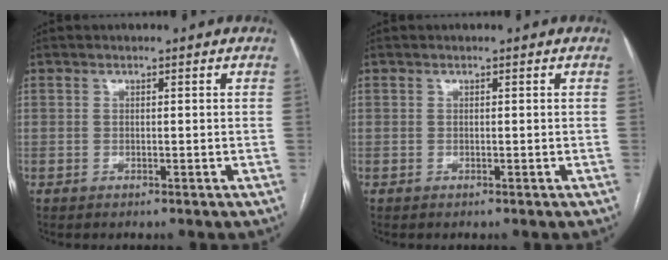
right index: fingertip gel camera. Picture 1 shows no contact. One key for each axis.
{"total": 0.0}